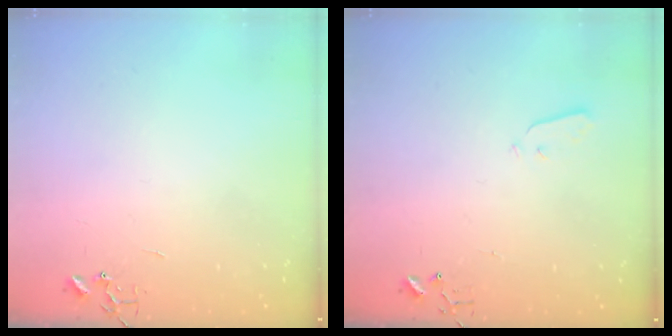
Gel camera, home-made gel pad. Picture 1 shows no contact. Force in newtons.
{"total": 3.0, "press": 3.0, "slide": 0.3}